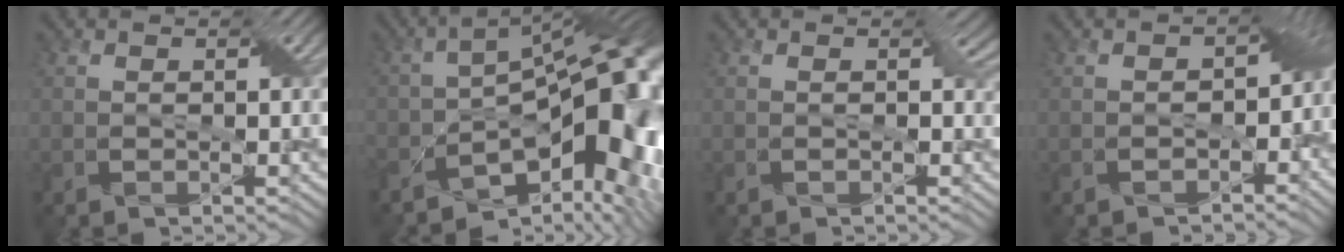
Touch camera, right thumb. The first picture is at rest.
{"total": 14.1, "force": [-6.0, 6.4, 11.1], "torque": [-0.155, -0.017, -0.100]}
{"total": 1.5, "force": [0.0, 1.2, 1.0], "torque": [-0.004, 0.002, -0.003]}
{"total": 6.1, "force": [-2.6, 4.1, 3.7], "torque": [-0.025, -0.024, -0.041]}